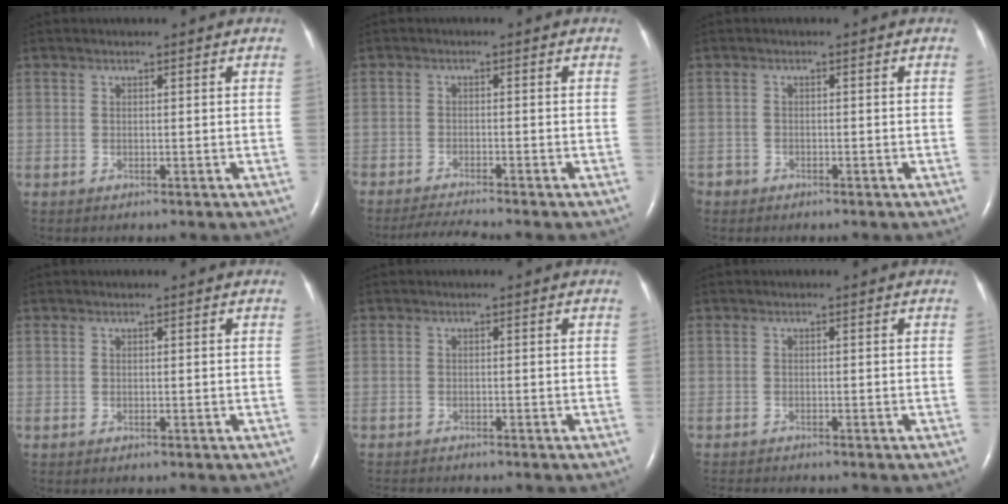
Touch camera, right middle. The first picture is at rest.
{"total": 4.2, "force": [-3.9, -0.9, 1.3], "torque": [-0.028, -0.020, -0.069]}
{"total": 1.3, "force": [-1.0, 0.9, -0.2], "torque": [-0.003, 0.004, -0.020]}
{"total": 0.0}
{"total": 3.5, "force": [-3.3, 0.3, 1.1], "torque": [-0.012, -0.011, -0.049]}
{"total": 3.5, "force": [-3.3, 0.2, 1.2], "torque": [-0.014, -0.010, -0.050]}